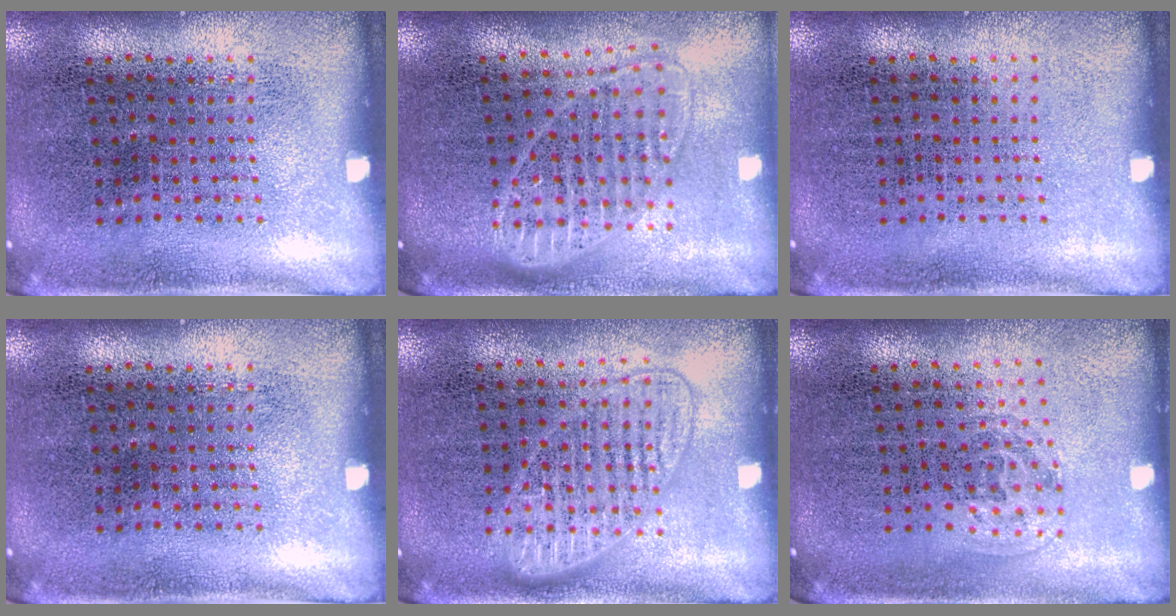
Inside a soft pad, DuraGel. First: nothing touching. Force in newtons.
{"total": 1.8, "press": 1.5, "slide": 1.0}
{"total": 0.0}
{"total": 0.0}
{"total": 1.4, "press": 1.4, "slide": 0.3}
{"total": 1.0, "press": 0.6, "slide": 0.7}